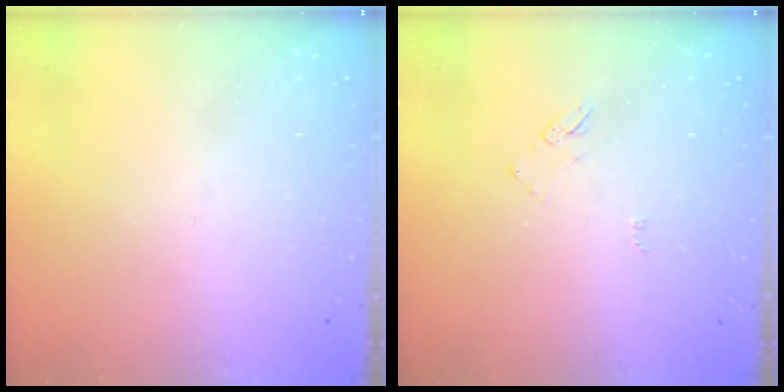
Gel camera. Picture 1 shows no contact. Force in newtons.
{"total": 4.3, "press": 4.3, "slide": 0.5}